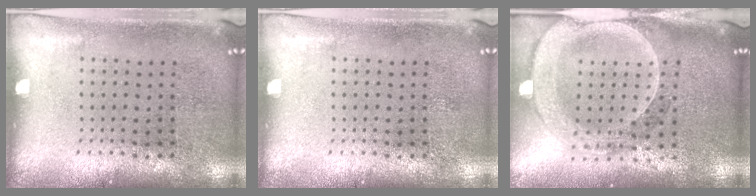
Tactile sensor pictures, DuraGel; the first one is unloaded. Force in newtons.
{"total": 0.0}
{"total": 2.6, "press": 2.3, "slide": 1.3}